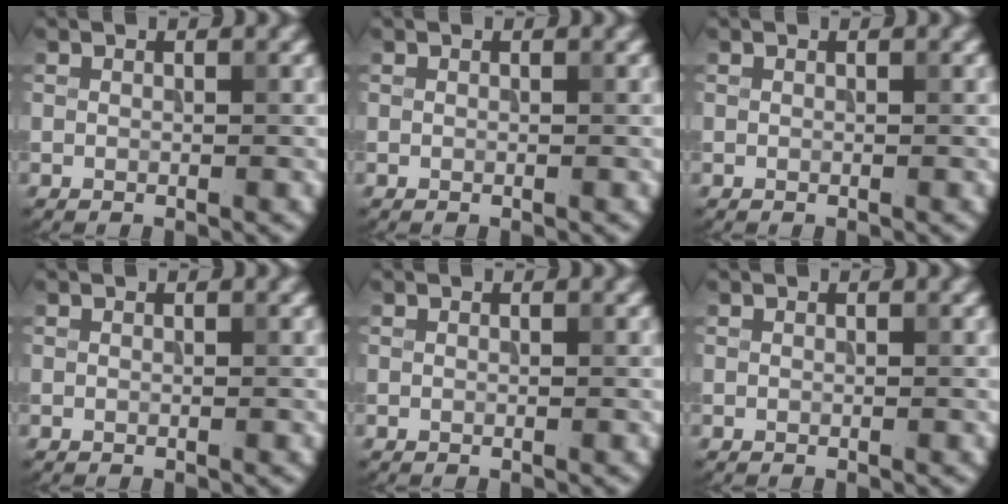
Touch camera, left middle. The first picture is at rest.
{"total": 0.0}
{"total": 0.0}
{"total": 0.0}
{"total": 0.0}
{"total": 0.0}